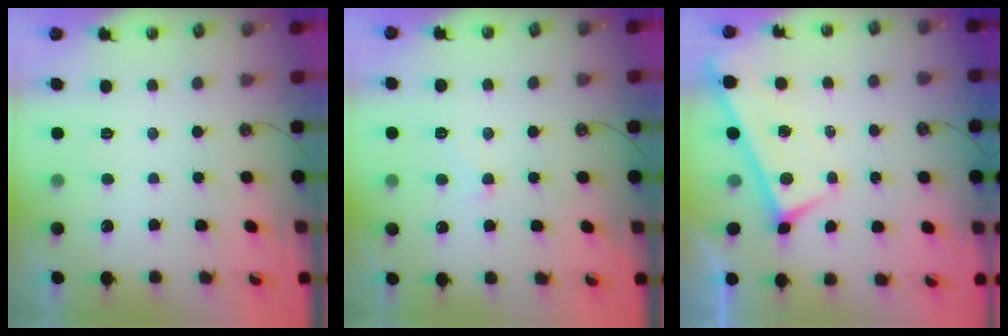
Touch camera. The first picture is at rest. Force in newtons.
{"total": 0.8, "press": 0.7, "slide": 0.5}
{"total": 0.0}